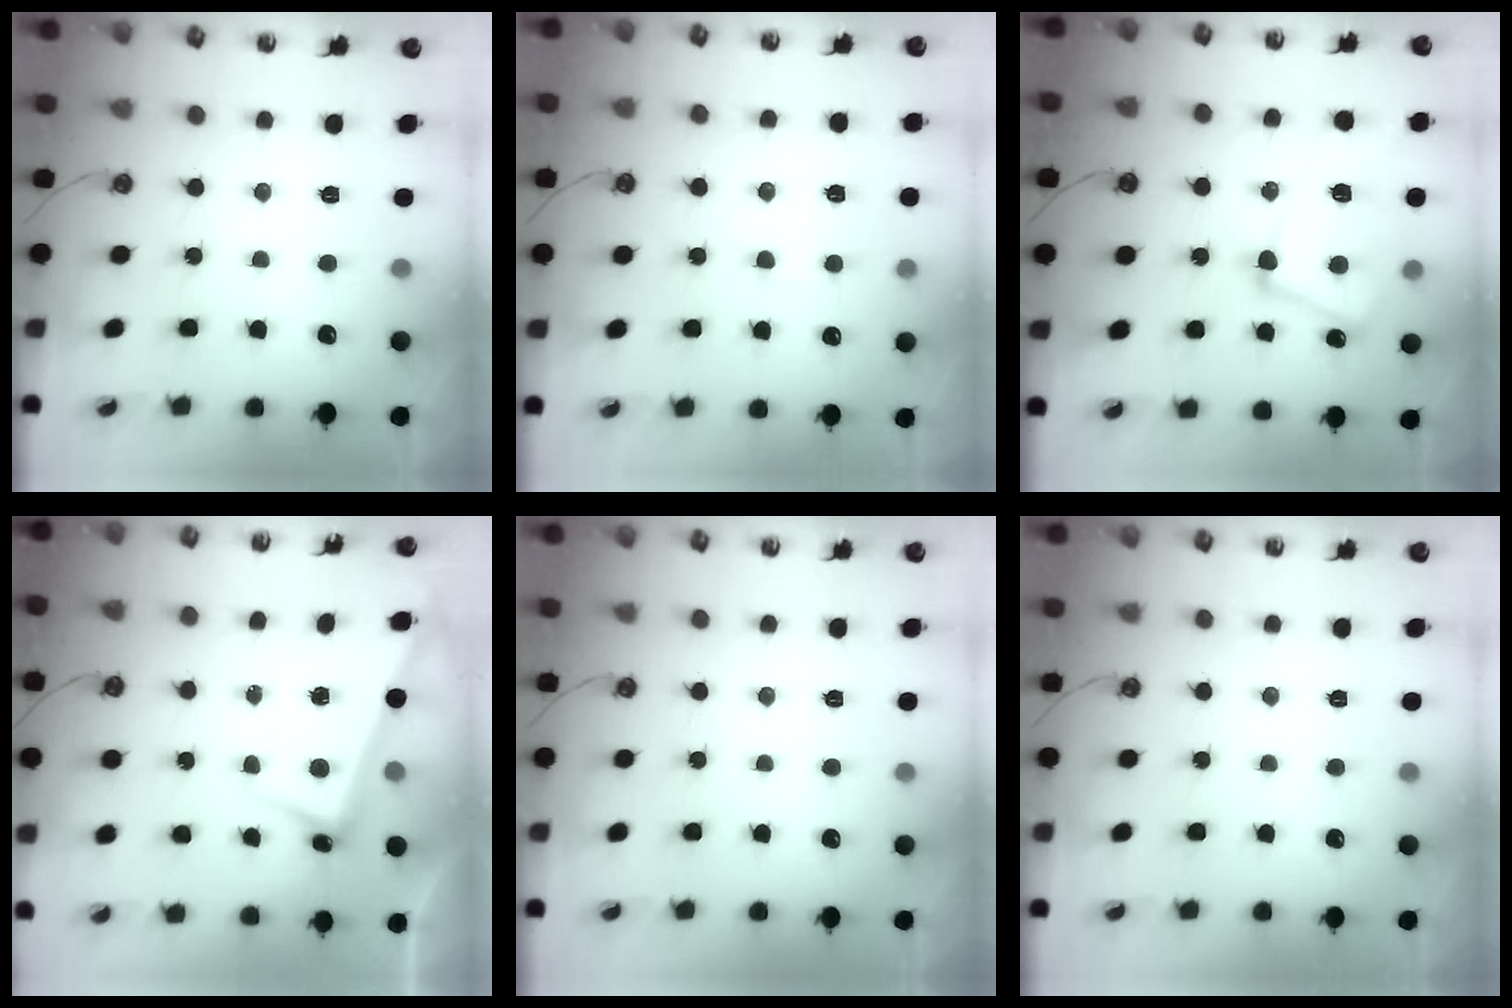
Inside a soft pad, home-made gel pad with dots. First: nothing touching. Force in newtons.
{"total": 0.9, "press": 0.6, "slide": 0.7}
{"total": 9.0, "press": 8.9, "slide": 1.5}
{"total": 2.6, "press": 2.4, "slide": 1.0}
{"total": 0.0}
{"total": 0.0}